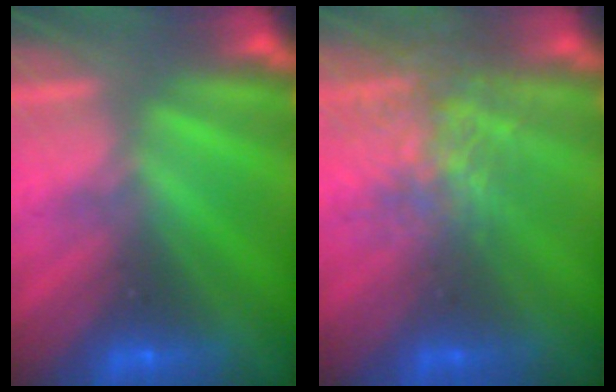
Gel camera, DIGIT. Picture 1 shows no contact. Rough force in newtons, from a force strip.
{"total": 3.7}